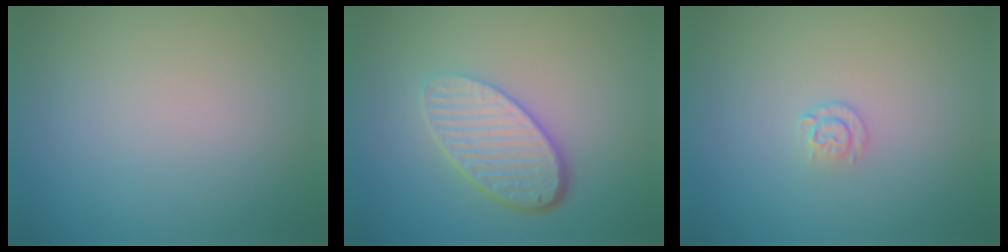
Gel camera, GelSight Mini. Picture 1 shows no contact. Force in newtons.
{"total": 5.2, "press": 3.7, "slide": 3.7}
{"total": 1.1, "press": 0.6, "slide": 0.9}